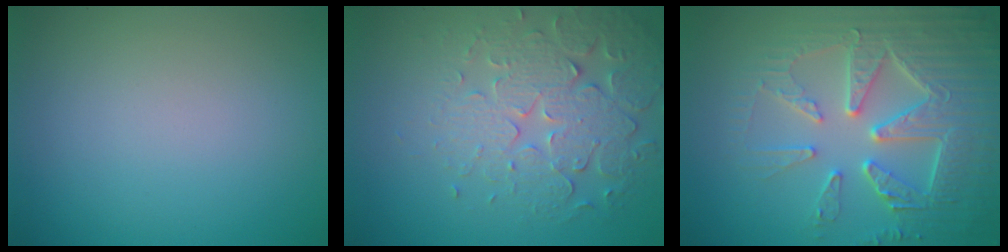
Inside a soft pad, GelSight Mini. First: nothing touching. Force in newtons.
{"total": 5.1, "press": 4.5, "slide": 2.5}
{"total": 7.2, "press": 5.9, "slide": 4.2}